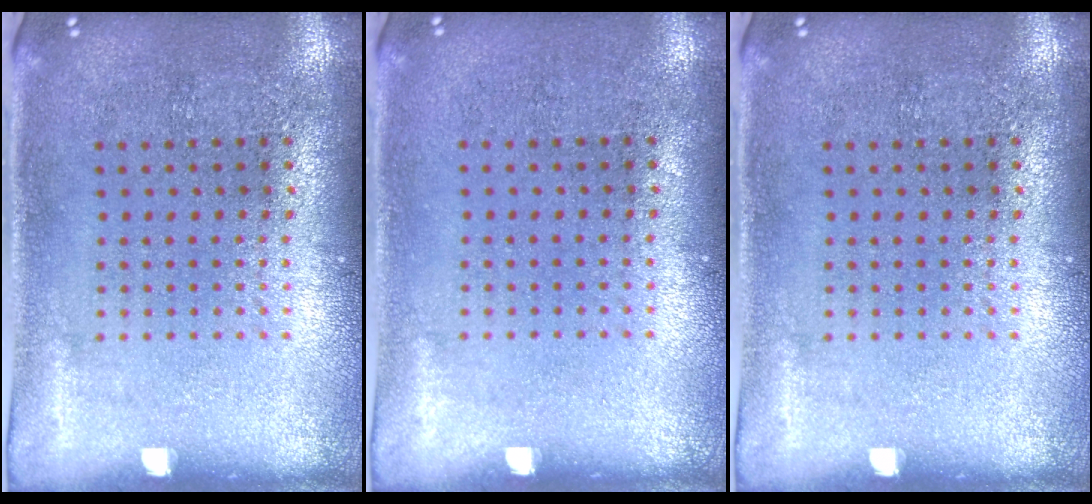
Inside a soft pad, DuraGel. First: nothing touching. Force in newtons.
{"total": 0.0}
{"total": 0.0}